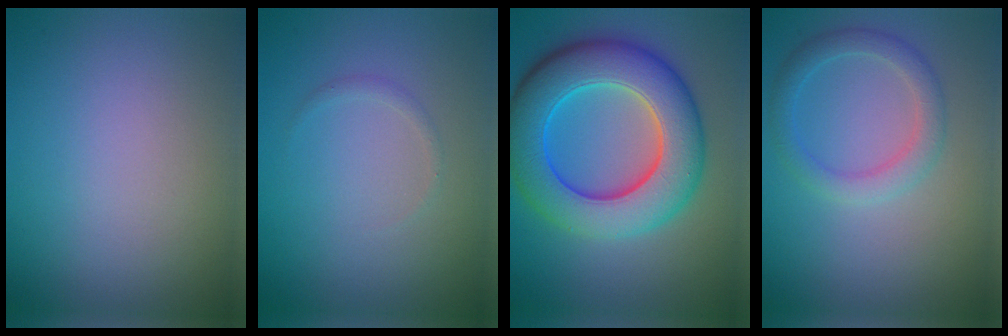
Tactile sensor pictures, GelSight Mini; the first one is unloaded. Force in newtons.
{"total": 0.6, "press": 0.6, "slide": 0.0}
{"total": 10.2, "press": 10.2, "slide": 0.5}
{"total": 2.5, "press": 2.5, "slide": 0.0}